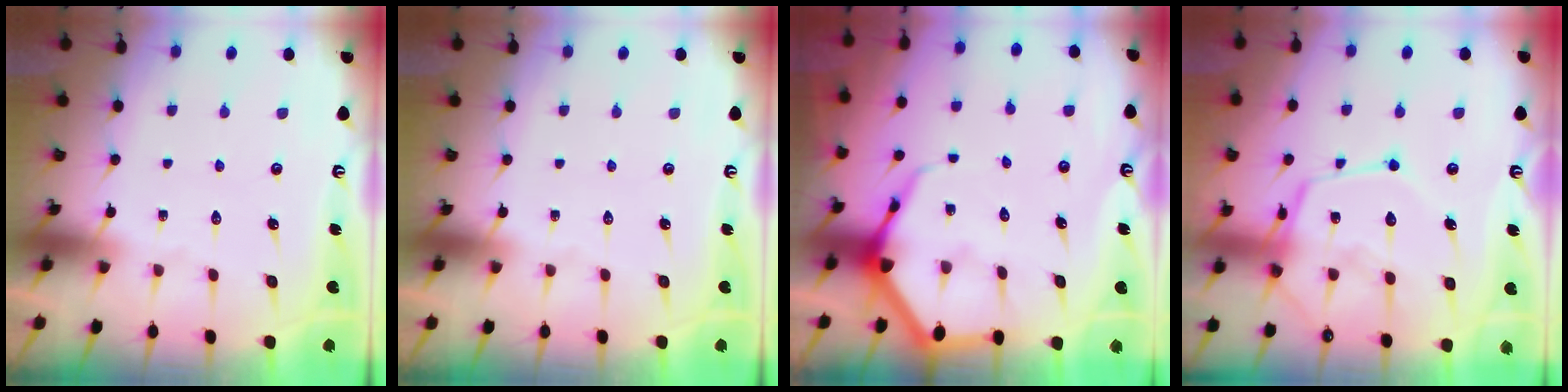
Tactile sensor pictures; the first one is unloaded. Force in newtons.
{"total": 0.0}
{"total": 6.7, "press": 6.7, "slide": 0.8}
{"total": 15.5, "press": 15.4, "slide": 1.7}